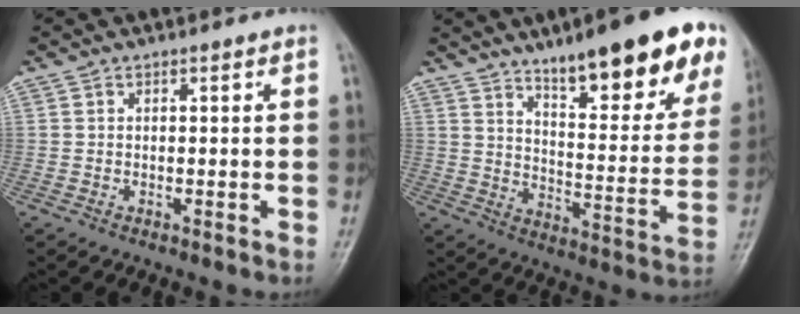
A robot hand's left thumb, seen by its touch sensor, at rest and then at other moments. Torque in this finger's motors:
{"motor_torque": [2.27, 2.23, 1.60, -1.17, 0.09]}